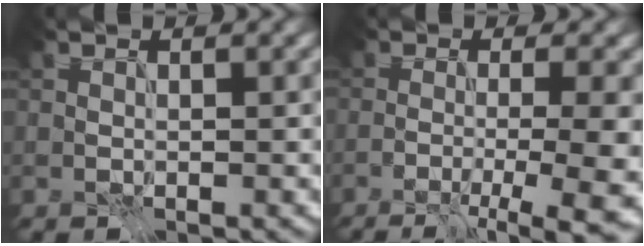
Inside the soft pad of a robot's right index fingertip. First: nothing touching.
{"total": 8.7, "force": [-2.2, 2.3, 8.1], "torque": [-0.066, -0.008, -0.024]}